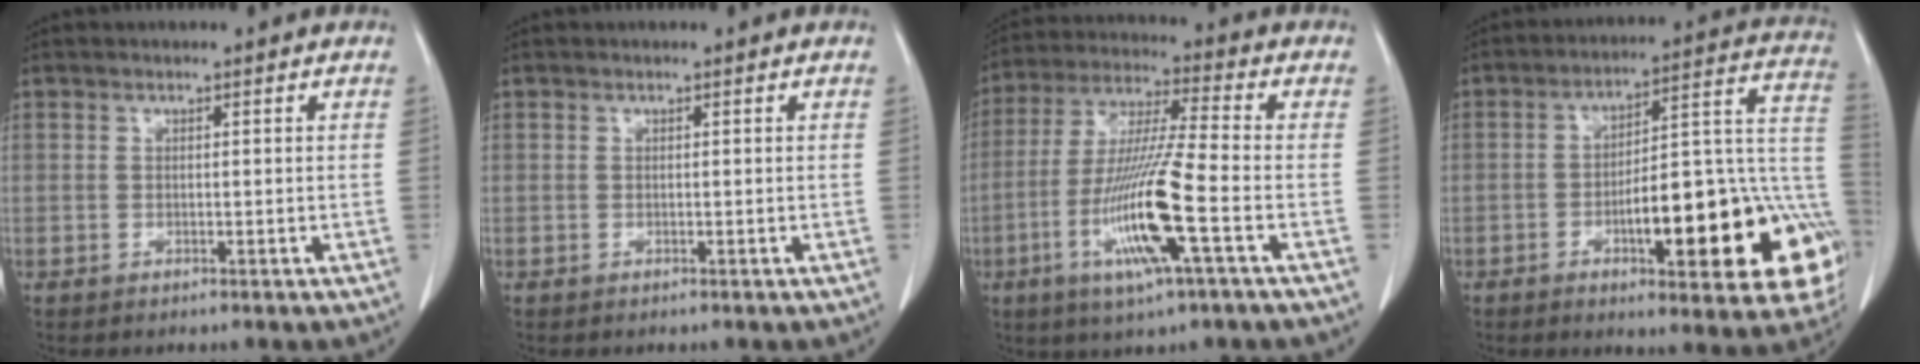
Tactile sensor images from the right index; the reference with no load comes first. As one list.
[{"total": 0.0}, {"total": 14.6, "force": [-5.0, 0.0, 13.7], "torque": [-0.280, -0.017, -0.098]}, {"total": 24.1, "force": [-7.8, 6.1, 22.0], "torque": [-0.199, 0.029, -0.095]}]